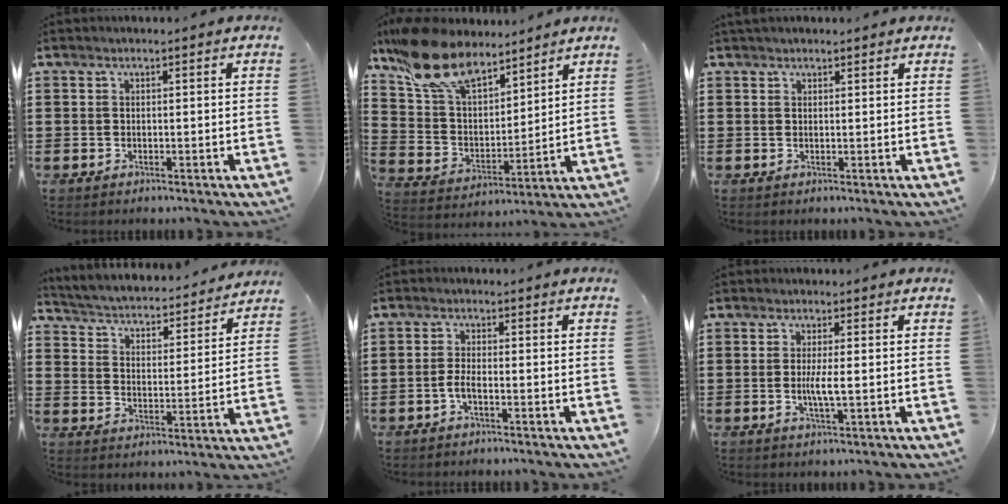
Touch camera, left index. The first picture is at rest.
{"total": 13.4, "force": [10.5, 5.3, 6.4], "torque": [-0.168, -0.040, 0.195]}
{"total": 1.0, "force": [0.9, 0.3, 0.3], "torque": [-0.007, 0.001, 0.018]}
{"total": 2.7, "force": [2.7, -0.1, 0.3], "torque": [-0.026, -0.032, 0.035]}
{"total": 2.3, "force": [-1.1, 0.5, 2.0], "torque": [-0.050, -0.004, -0.024]}
{"total": 3.3, "force": [-0.3, 0.3, 3.2], "torque": [-0.058, -0.004, -0.006]}